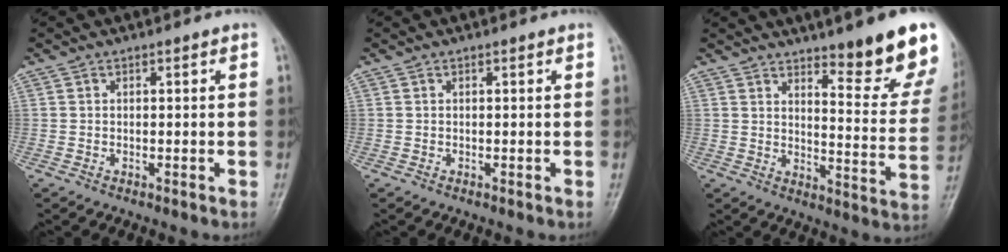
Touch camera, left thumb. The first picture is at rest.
{"total": 0.0}
{"total": 15.8, "force": [11.1, 3.1, 10.8], "torque": [-0.100, -0.080, 0.150]}